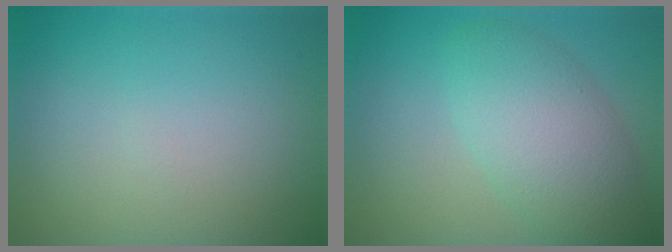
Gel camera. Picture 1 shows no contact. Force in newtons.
{"total": 6.0, "press": 6.0, "slide": 0.4}